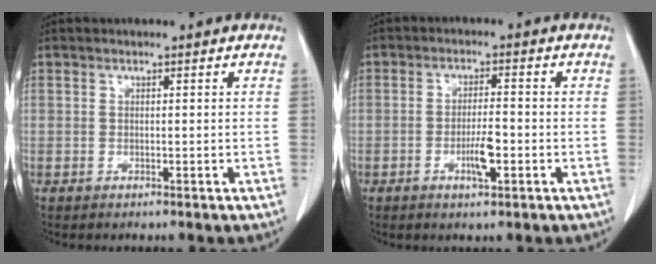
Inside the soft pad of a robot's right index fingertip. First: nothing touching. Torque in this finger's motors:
{"motor_torque": [0.18, 0.06, 0.04, 0.05]}